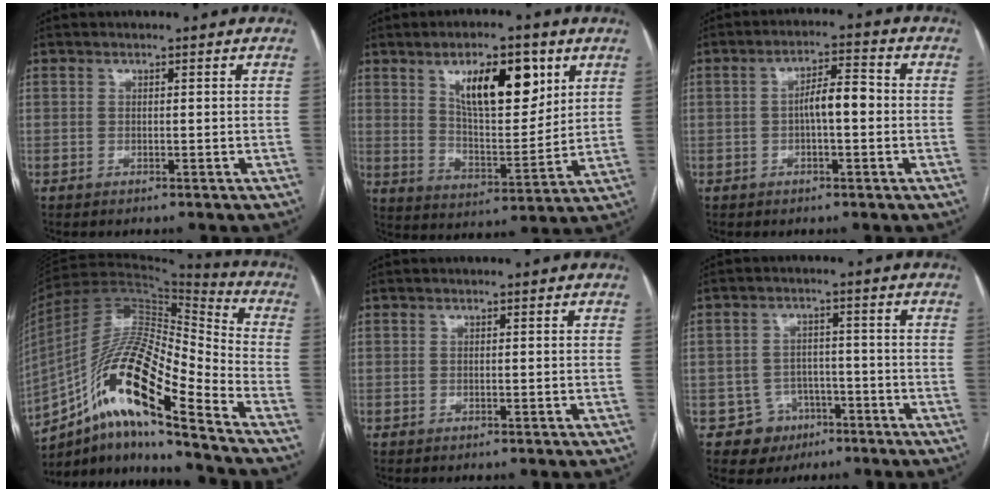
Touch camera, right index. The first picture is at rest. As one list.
[{"total": 13.2, "force": [6.4, 4.7, 10.6], "torque": [-0.172, 0.004, 0.113]}, {"total": 5.2, "force": [-0.4, 1.4, 5.0], "torque": [-0.086, 0.020, -0.008]}, {"total": 19.2, "force": [-10.7, 2.6, 15.7], "torque": [-0.305, 0.005, -0.190]}, {"total": 0.0}, {"total": 5.6, "force": [-2.8, 4.9, 0.1], "torque": [0.007, 0.015, -0.036]}]